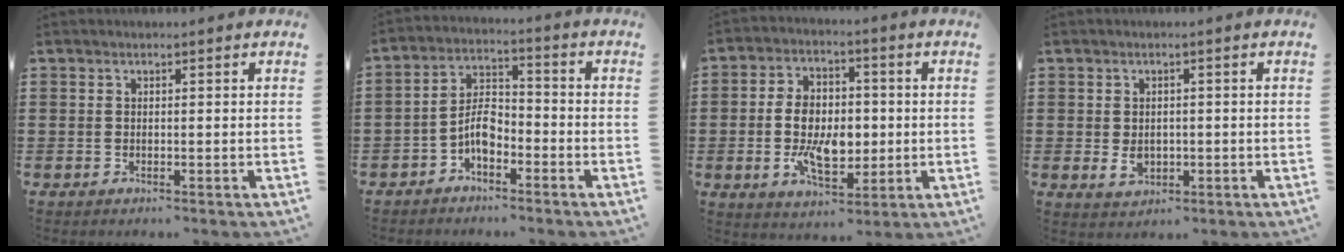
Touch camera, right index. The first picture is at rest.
{"total": 5.5, "force": [-2.7, 2.9, 3.9], "torque": [-0.083, 0.010, -0.054]}
{"total": 9.5, "force": [-0.6, 5.8, 7.5], "torque": [-0.147, 0.003, -0.016]}
{"total": 2.6, "force": [-0.3, 2.0, 1.7], "torque": [-0.028, 0.001, -0.007]}